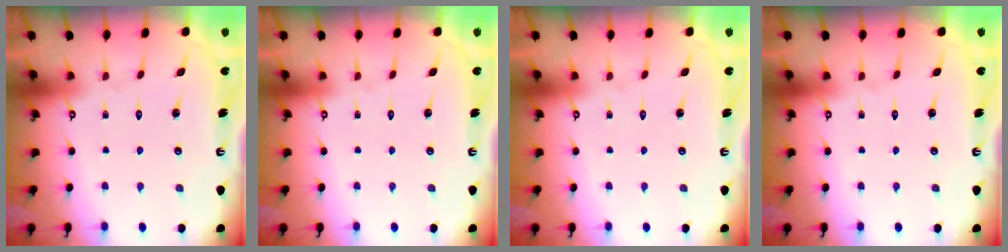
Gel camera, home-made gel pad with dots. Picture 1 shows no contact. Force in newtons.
{"total": 0.0}
{"total": 0.0}
{"total": 0.0}